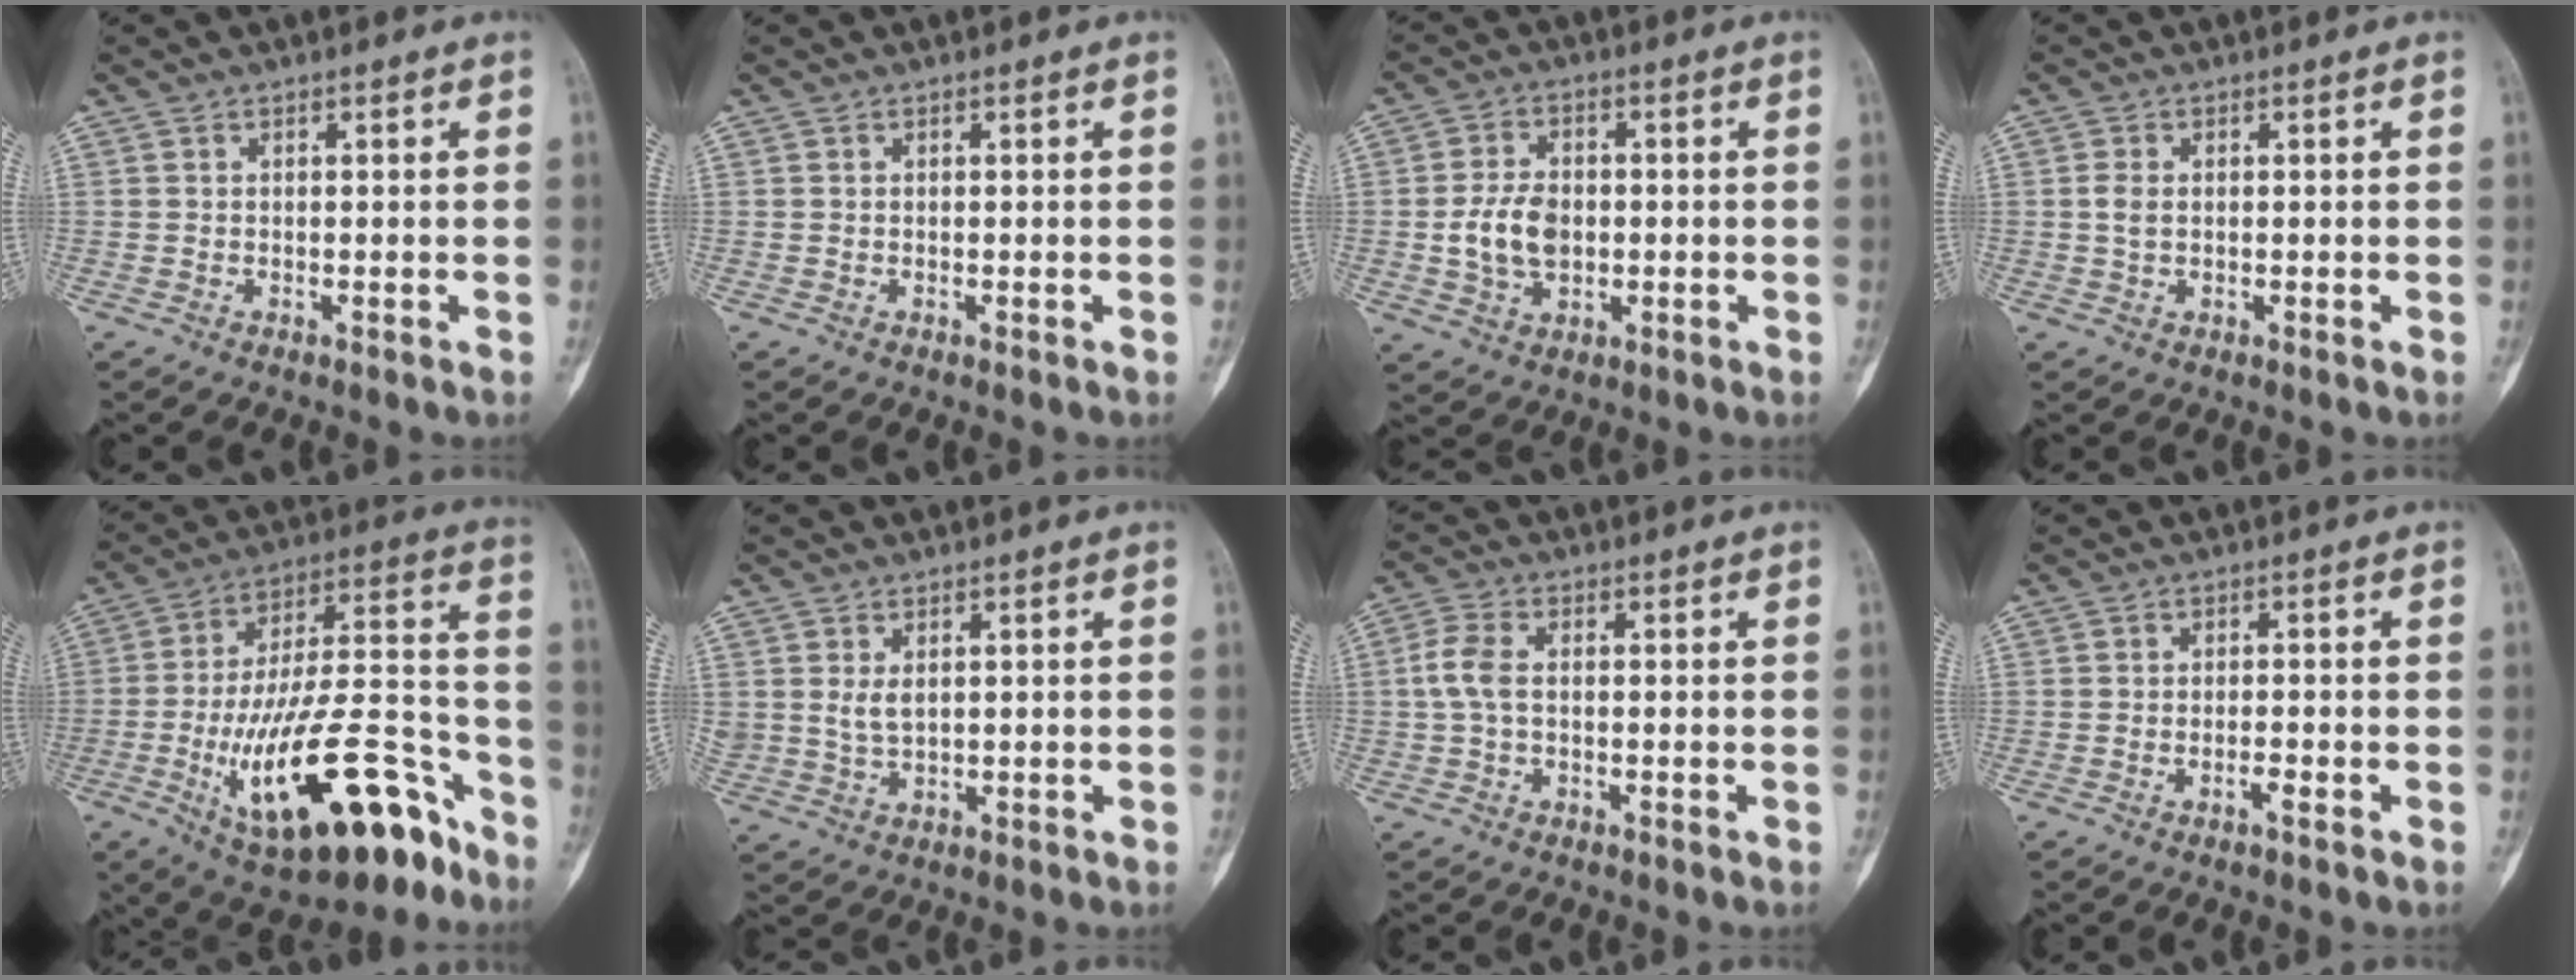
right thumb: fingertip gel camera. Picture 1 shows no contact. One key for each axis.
{"total": 0.0}
{"total": 8.1, "fx": -0.6, "fy": 5.6, "fz": 5.8, "tx": -0.099, "ty": 0.005, "tz": -0.009}
{"total": 2.1, "fx": 0.2, "fy": 1.4, "fz": 1.6, "tx": -0.031, "ty": 0.002, "tz": 0.001}
{"total": 27.2, "fx": -13.0, "fy": 10.4, "fz": 21.6, "tx": -0.329, "ty": 0.078, "tz": -0.196}
{"total": 3.2, "fx": 1.1, "fy": 2.0, "fz": 2.3, "tx": -0.035, "ty": -0.006, "tz": 0.028}
{"total": 4.7, "fx": -0.1, "fy": 2.9, "fz": 3.7, "tx": -0.086, "ty": 0.014, "tz": -0.008}
{"total": 1.8, "fx": -0.9, "fy": 0.4, "fz": 1.5, "tx": -0.028, "ty": 0.003, "tz": -0.017}